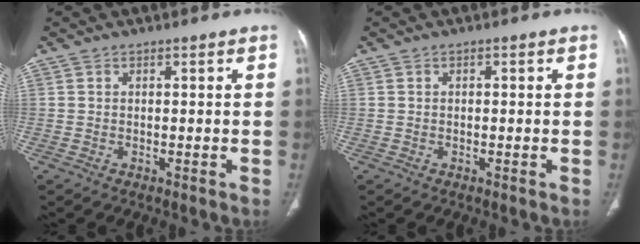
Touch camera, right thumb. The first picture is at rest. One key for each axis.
{"total": 0.0}